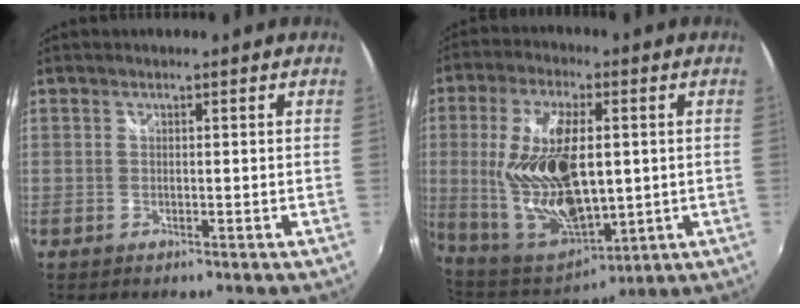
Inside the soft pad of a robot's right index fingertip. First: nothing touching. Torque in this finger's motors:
{"motor_torque": [0.83, -0.03, 1.05, 0.21]}